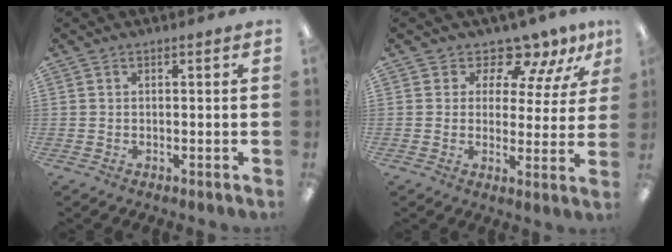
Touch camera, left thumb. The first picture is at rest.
{"total": 9.1, "force": [7.8, 3.9, 2.4], "torque": [-0.048, -0.060, 0.143]}